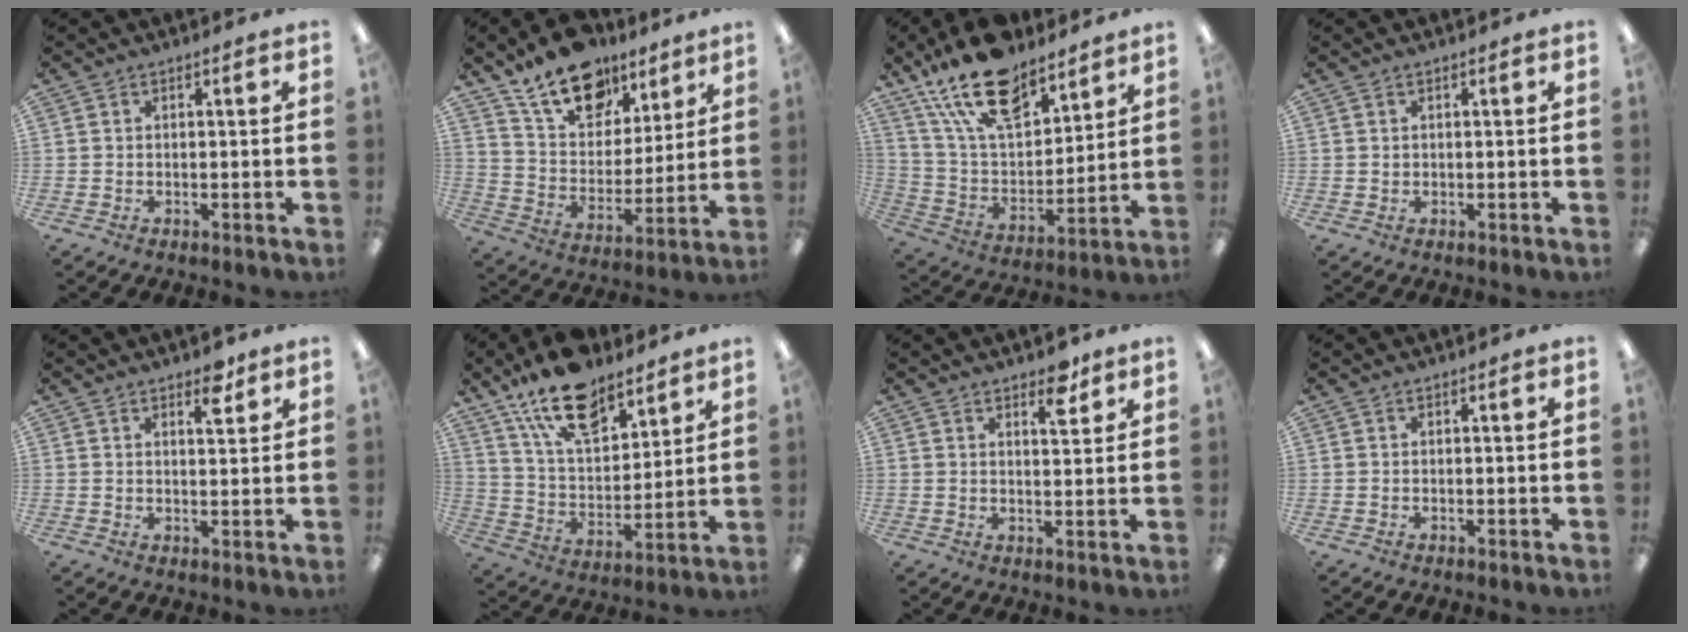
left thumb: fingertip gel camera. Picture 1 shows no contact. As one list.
[{"total": 17.3, "force": [12.4, 9.8, 7.0], "torque": [-0.121, -0.077, 0.226]}, {"total": 20.1, "force": [14.4, 9.1, 10.7], "torque": [-0.200, -0.073, 0.257]}, {"total": 0.7, "force": [0.3, 0.6, 0.1], "torque": [-0.004, 0.003, 0.006]}, {"total": 4.7, "force": [3.4, 1.9, 2.7], "torque": [-0.020, -0.019, 0.053]}, {"total": 17.7, "force": [12.6, 8.4, 9.1], "torque": [-0.165, -0.063, 0.227]}, {"total": 5.8, "force": [4.2, 2.4, 3.2], "torque": [-0.025, -0.024, 0.066]}, {"total": 0.0}]